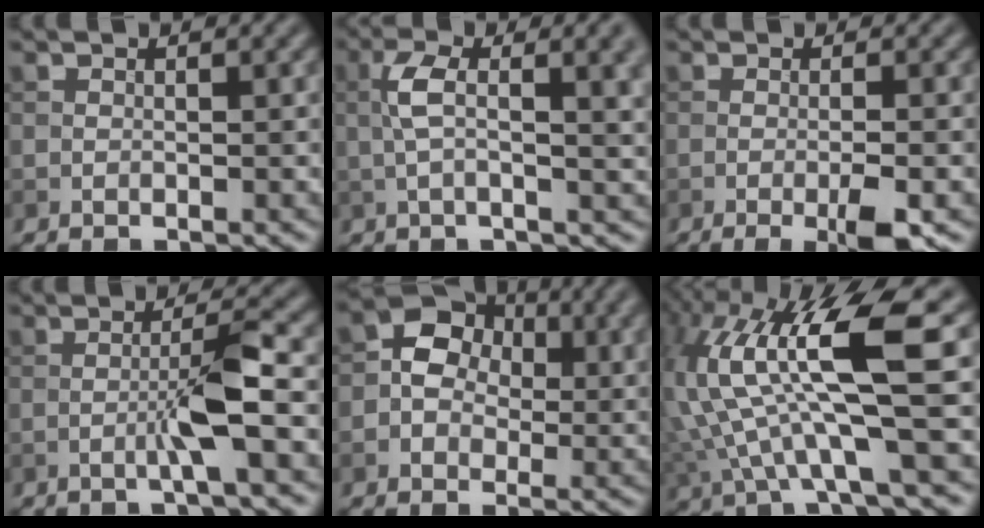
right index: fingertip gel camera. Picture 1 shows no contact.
{"total": 8.0, "force": [1.4, 2.9, 7.3], "torque": [-0.133, 0.007, 0.019]}
{"total": 4.2, "force": [-1.5, 0.7, 3.8], "torque": [-0.060, -0.005, -0.027]}
{"total": 3.6, "force": [-0.8, 0.1, 3.6], "torque": [-0.064, 0.008, -0.022]}
{"total": 5.7, "force": [0.7, 4.5, 3.4], "torque": [-0.049, 0.011, -0.002]}
{"total": 12.1, "force": [3.3, 2.5, 11.4], "torque": [-0.228, 0.008, 0.074]}